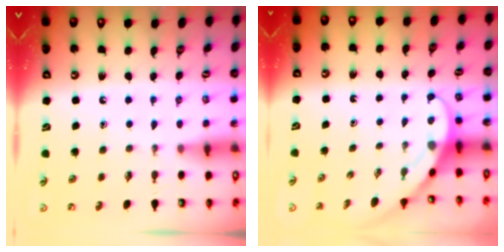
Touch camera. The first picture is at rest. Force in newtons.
{"total": 3.1, "press": 3.1, "slide": 0.1}